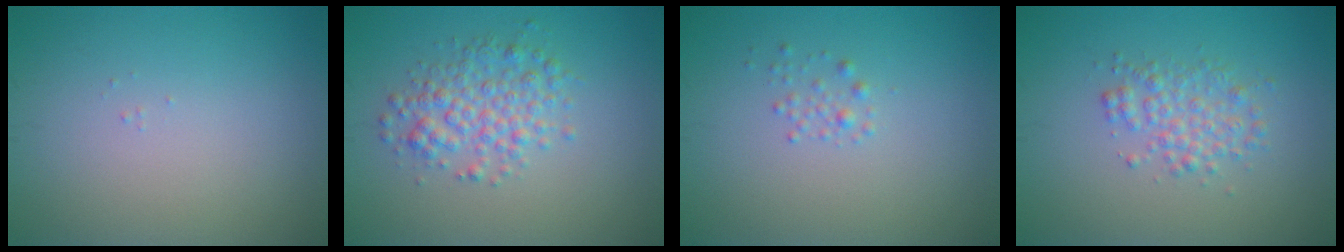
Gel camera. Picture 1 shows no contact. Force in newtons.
{"total": 3.5, "press": 3.5, "slide": 0.1}
{"total": 0.9, "press": 0.9, "slide": 0.0}
{"total": 2.6, "press": 2.6, "slide": 0.0}